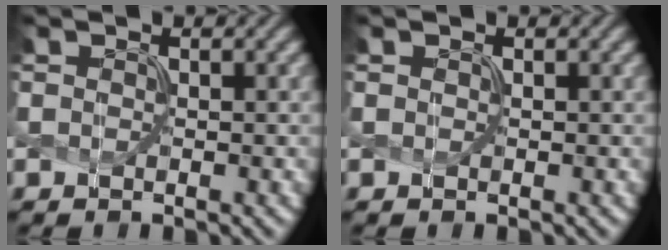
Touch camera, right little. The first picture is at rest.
{"total": 0.9, "force": [-0.4, -0.2, -0.8], "torque": [0.011, 0.004, 0.002]}